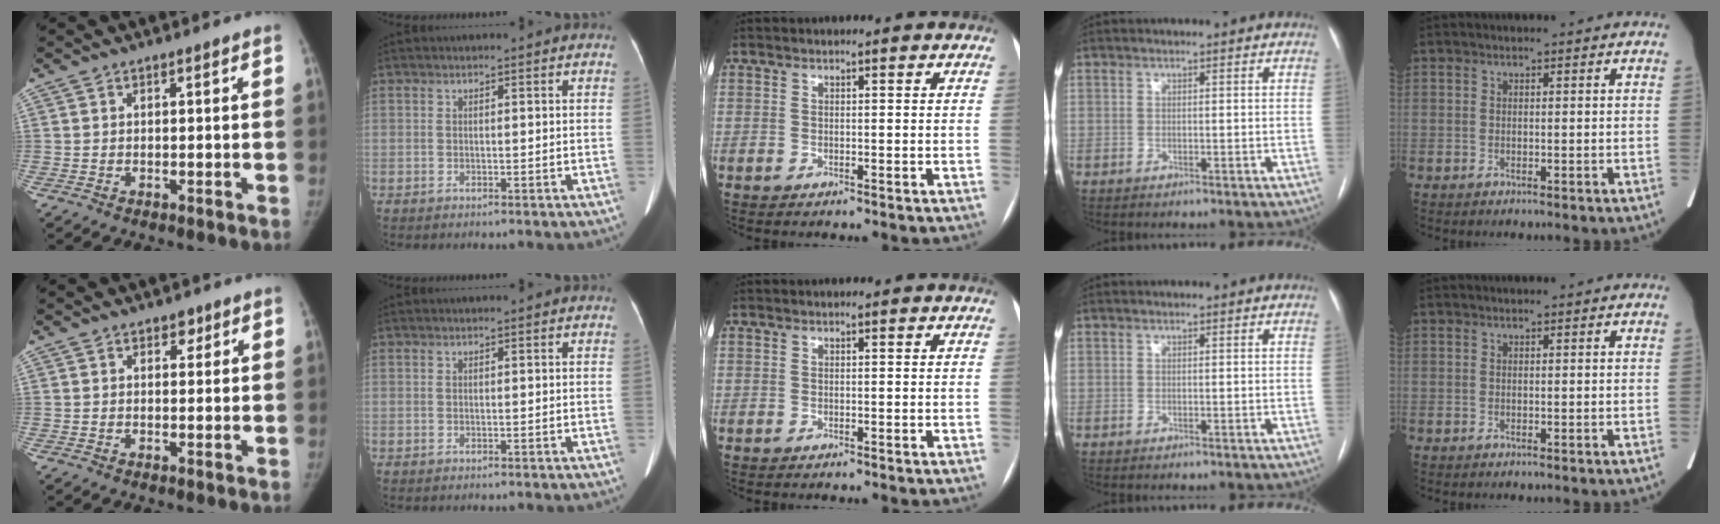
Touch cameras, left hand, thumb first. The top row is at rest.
{"thumb": {"total": 1.6, "force": [1.0, 1.1, 0.7], "torque": [0.005, -0.004, 0.011]}}